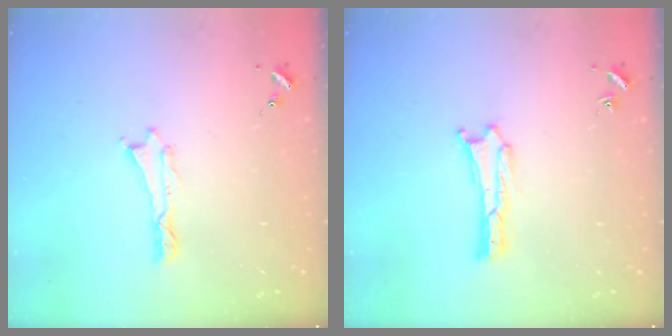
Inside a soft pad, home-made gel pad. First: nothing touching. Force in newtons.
{"total": 0.0}